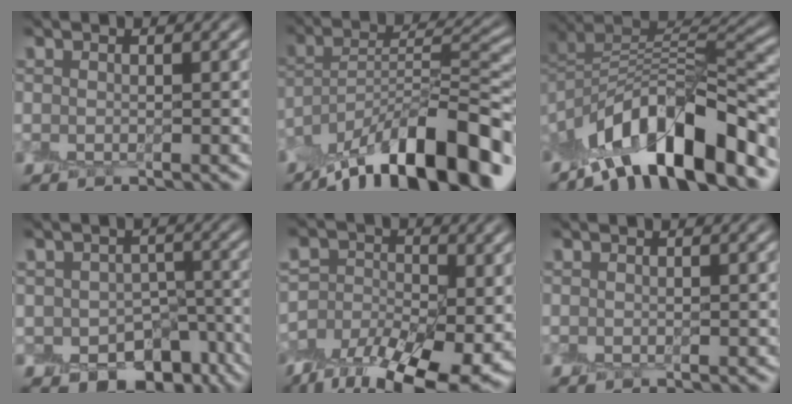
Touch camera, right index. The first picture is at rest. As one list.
[{"total": 13.3, "force": [-9.4, 3.8, 8.6], "torque": [-0.130, 0.031, -0.161]}, {"total": 10.3, "force": [-6.0, 3.4, 7.6], "torque": [-0.105, 0.023, -0.110]}, {"total": 6.3, "force": [-3.1, 4.8, 2.7], "torque": [-0.027, -0.013, -0.036]}, {"total": 11.4, "force": [-6.7, 6.2, 6.8], "torque": [-0.104, -0.013, -0.116]}, {"total": 0.0}]